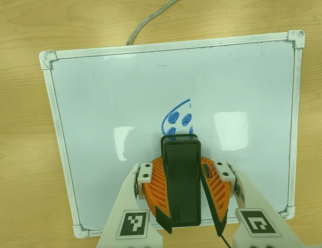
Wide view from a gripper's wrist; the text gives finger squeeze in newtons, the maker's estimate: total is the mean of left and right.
{"total": 10.4, "left": 9.9, "right": 10.9}